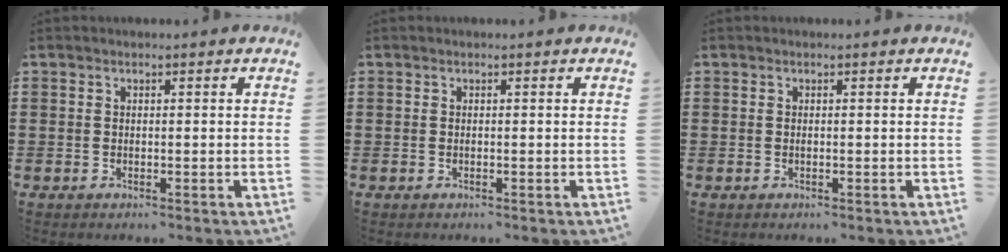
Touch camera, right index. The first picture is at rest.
{"total": 0.0}
{"total": 0.0}